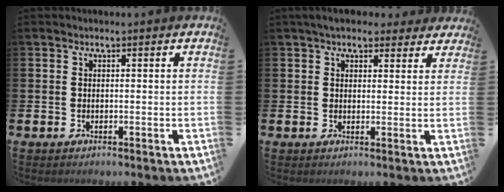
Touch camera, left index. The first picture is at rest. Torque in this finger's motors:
{"motor_torque": [1.12, -1.02, 0.66, 0.14]}